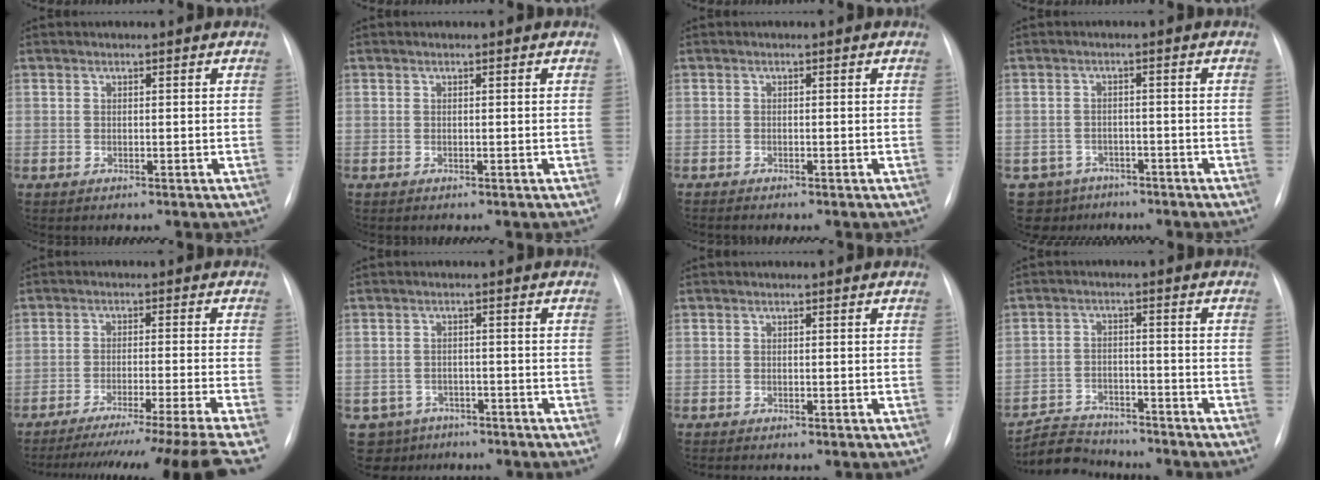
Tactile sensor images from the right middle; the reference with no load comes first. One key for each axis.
{"total": 0.0}
{"total": 1.1, "fx": -1.0, "fy": 0.0, "fz": 0.5, "tx": -0.009, "ty": -0.002, "tz": -0.015}
{"total": 5.1, "fx": -3.7, "fy": 3.5, "fz": -0.5, "tx": 0.015, "ty": 0.010, "tz": -0.054}
{"total": 19.4, "fx": -16.9, "fy": -4.0, "fz": 8.5, "tx": -0.093, "ty": -0.055, "tz": -0.241}
{"total": 5.2, "fx": -3.7, "fy": 3.7, "fz": -0.3, "tx": 0.010, "ty": 0.010, "tz": -0.053}
{"total": 0.6, "fx": -0.6, "fy": 0.0, "fz": 0.3, "tx": -0.007, "ty": -0.001, "tz": -0.010}
{"total": 6.9, "fx": -6.7, "fy": 1.7, "fz": -0.1, "tx": -0.002, "ty": 0.005, "tz": -0.116}